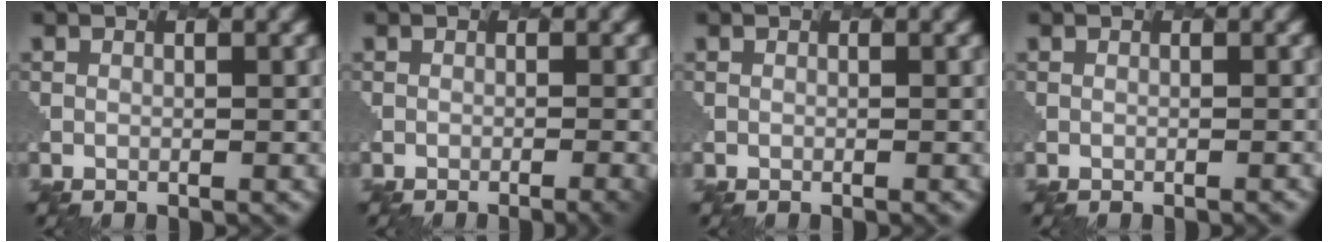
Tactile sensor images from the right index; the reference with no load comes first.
{"total": 2.2, "force": [-1.0, 0.6, 1.8], "torque": [-0.016, 0.005, -0.016]}
{"total": 0.0}
{"total": 0.6, "force": [-0.3, 0.2, 0.4], "torque": [0.001, 0.005, -0.005]}